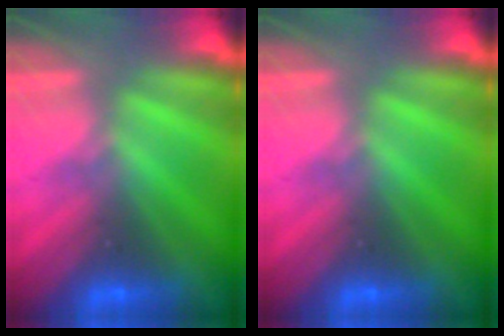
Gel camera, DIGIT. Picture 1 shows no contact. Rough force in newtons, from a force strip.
{"total": 0.0}